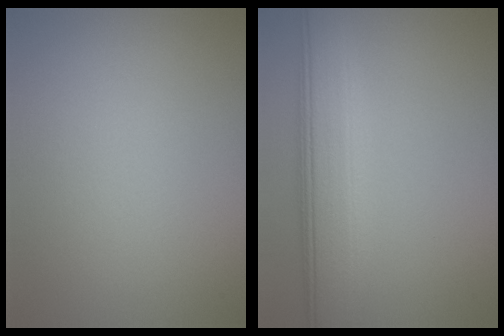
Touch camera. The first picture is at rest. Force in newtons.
{"total": 7.7, "press": 7.6, "slide": 0.7}